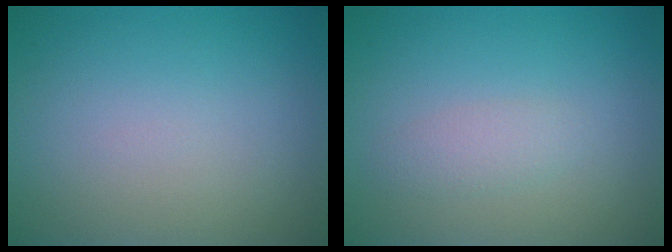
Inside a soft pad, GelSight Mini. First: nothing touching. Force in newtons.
{"total": 1.4, "press": 1.4, "slide": 0.1}